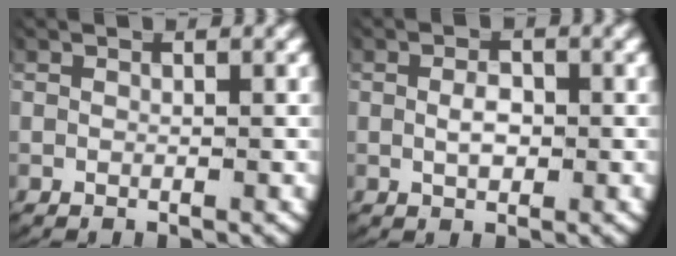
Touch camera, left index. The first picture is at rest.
{"total": 1.9, "force": [-0.2, 1.1, 1.5], "torque": [-0.035, -0.007, 0.000]}